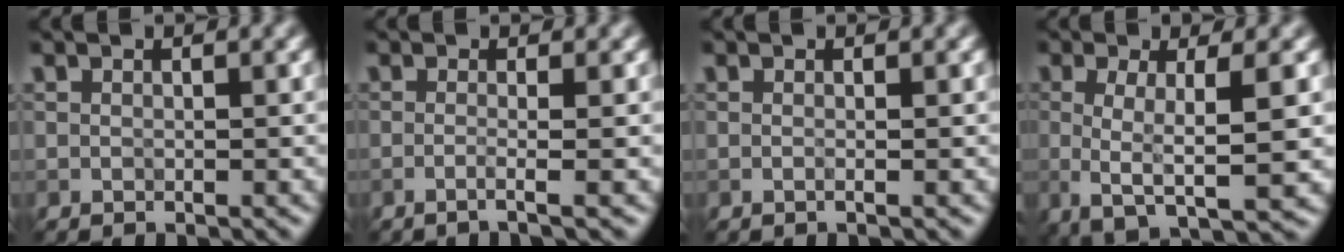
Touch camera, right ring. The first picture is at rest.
{"total": 2.2, "force": [-0.4, 0.8, 2.0], "torque": [-0.015, -0.008, -0.030]}
{"total": 0.8, "force": [-0.1, 0.3, 0.7], "torque": [-0.010, -0.007, -0.007]}
{"total": 5.7, "force": [-0.5, 1.6, 5.5], "torque": [-0.085, -0.007, -0.012]}